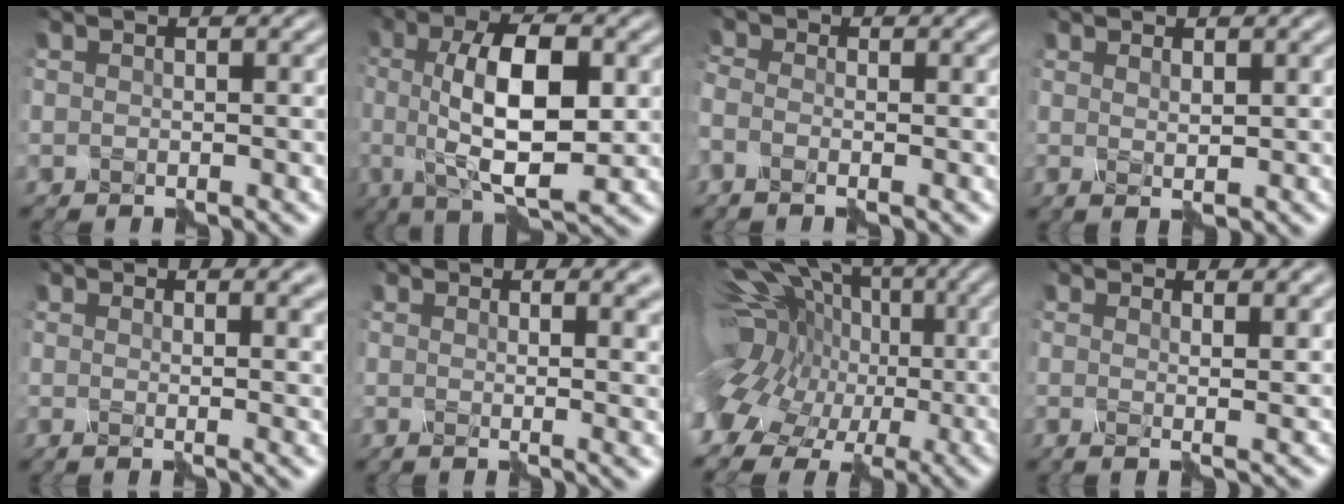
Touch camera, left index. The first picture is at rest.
{"total": 8.9, "force": [0.6, 3.3, 8.3], "torque": [-0.137, 0.003, 0.006]}
{"total": 1.7, "force": [-0.9, 0.9, 1.2], "torque": [-0.019, 0.005, -0.023]}
{"total": 1.0, "force": [0.7, 0.1, 0.7], "torque": [-0.009, -0.003, 0.014]}
{"total": 5.0, "force": [2.0, 1.9, 4.2], "torque": [-0.020, 0.009, 0.020]}
{"total": 7.5, "force": [2.0, 3.2, 6.5], "torque": [-0.026, 0.015, 0.015]}
{"total": 18.4, "force": [-2.1, 13.9, 11.8], "torque": [-0.235, 0.017, -0.043]}
{"total": 2.6, "force": [1.9, 0.7, 1.7], "torque": [-0.013, 0.008, 0.003]}